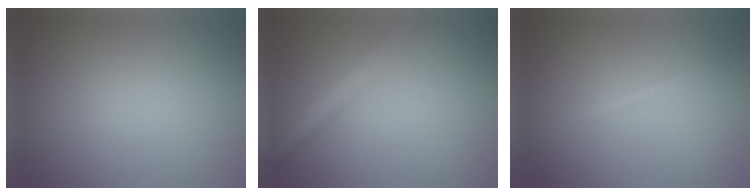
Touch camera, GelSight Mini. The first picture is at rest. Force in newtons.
{"total": 3.4, "press": 3.4, "slide": 0.1}
{"total": 1.1, "press": 1.1, "slide": 0.0}